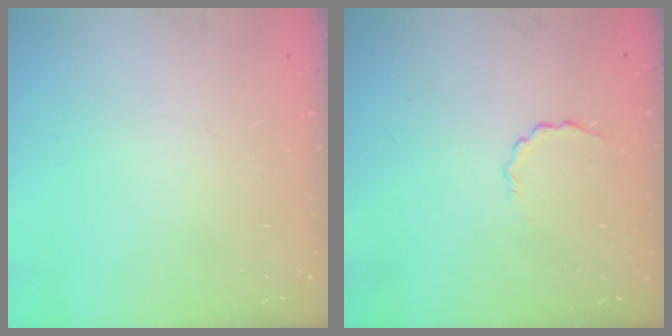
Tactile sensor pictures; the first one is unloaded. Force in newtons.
{"total": 2.9, "press": 2.7, "slide": 0.9}